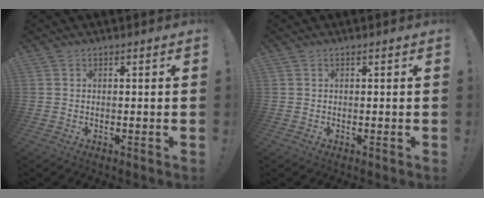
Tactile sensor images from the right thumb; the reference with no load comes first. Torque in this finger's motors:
{"motor_torque": [0.00, 0.00, 0.00, 0.00, 0.00]}